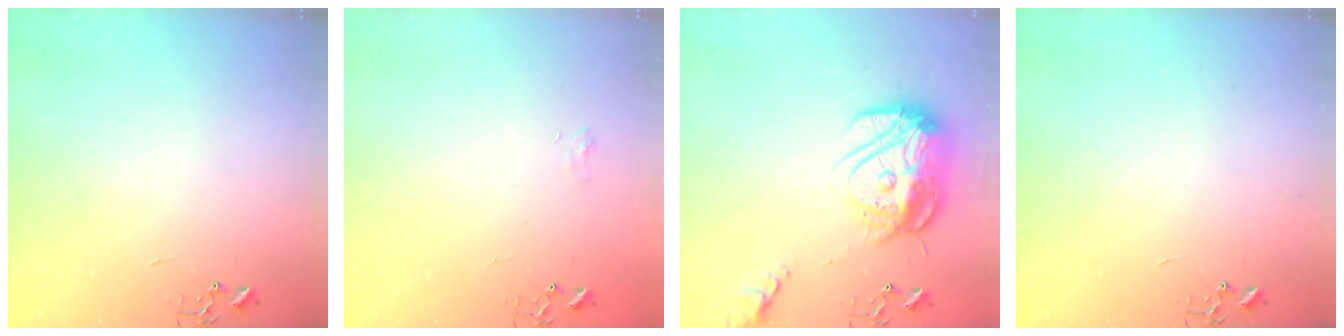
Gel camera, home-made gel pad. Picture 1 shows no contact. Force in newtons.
{"total": 5.1, "press": 5.1, "slide": 0.6}
{"total": 18.8, "press": 18.8, "slide": 1.8}
{"total": 0.0}